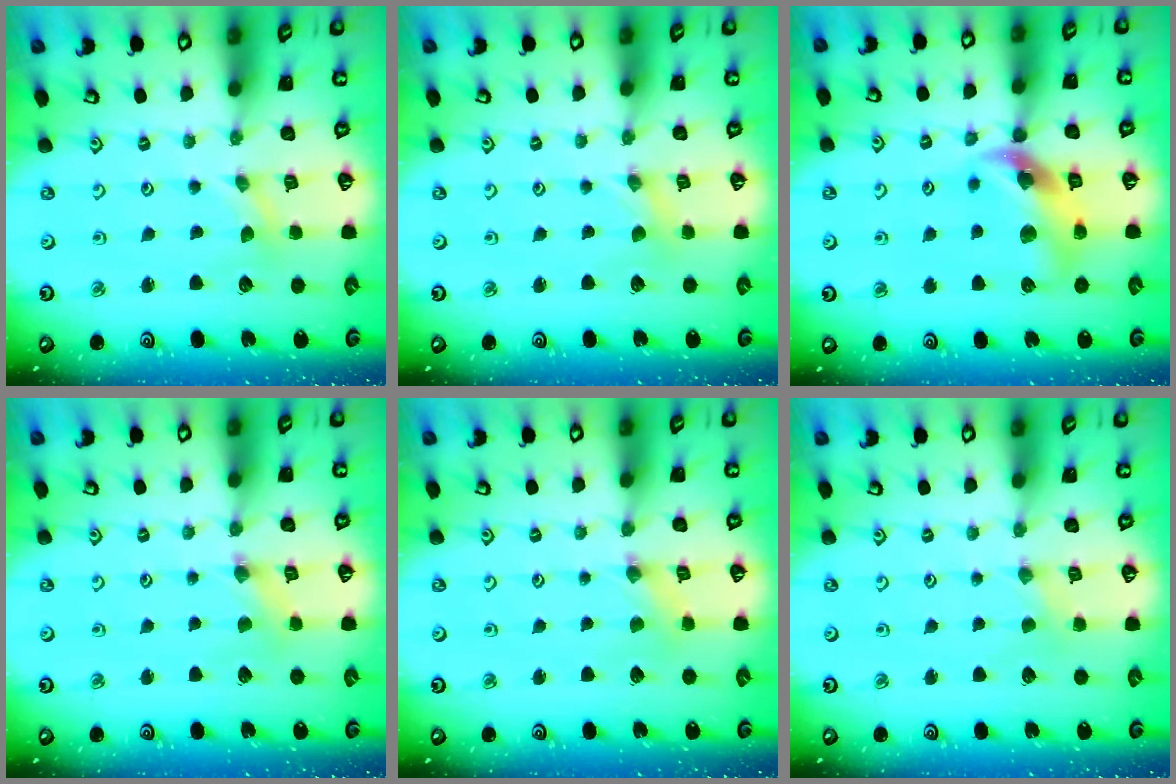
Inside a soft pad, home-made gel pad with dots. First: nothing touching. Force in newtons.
{"total": 0.0}
{"total": 12.4, "press": 12.3, "slide": 1.8}
{"total": 1.0, "press": 1.0, "slide": 0.3}
{"total": 0.7, "press": 0.6, "slide": 0.3}
{"total": 0.0}